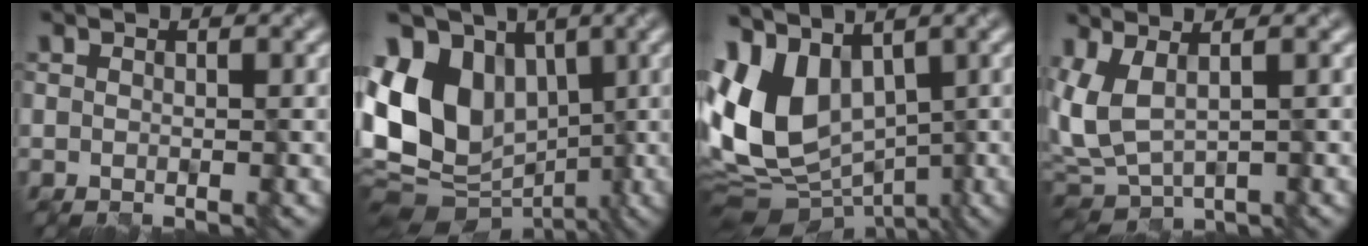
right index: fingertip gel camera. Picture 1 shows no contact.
{"total": 13.7, "force": [-0.3, 10.2, 9.1], "torque": [-0.176, 0.020, -0.013]}
{"total": 9.1, "force": [0.4, 6.3, 6.5], "torque": [-0.137, -0.003, -0.008]}
{"total": 4.5, "force": [0.4, 1.6, 4.2], "torque": [-0.098, -0.002, 0.007]}